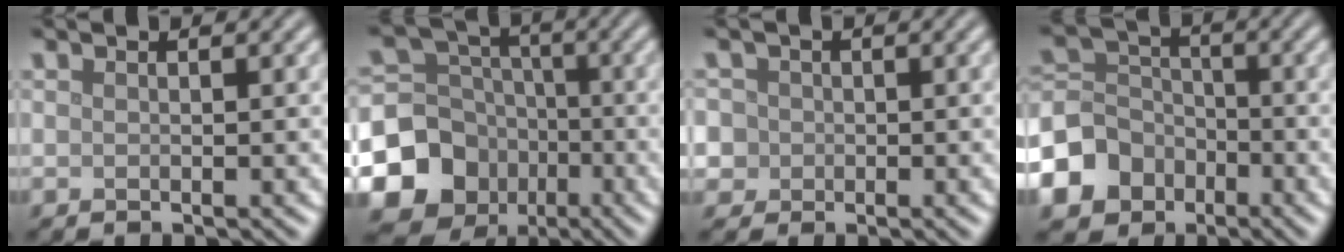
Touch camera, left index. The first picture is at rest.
{"total": 10.6, "force": [-4.2, 9.1, 3.4], "torque": [-0.079, -0.013, -0.091]}
{"total": 4.8, "force": [0.1, 4.5, 1.6], "torque": [-0.033, 0.030, -0.025]}
{"total": 7.3, "force": [-3.8, 5.8, 2.0], "torque": [-0.044, 0.002, -0.091]}